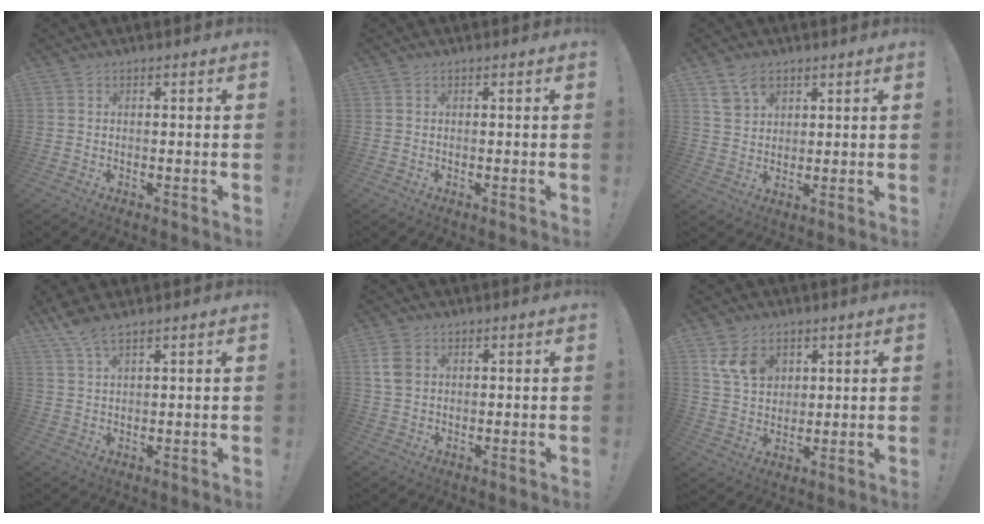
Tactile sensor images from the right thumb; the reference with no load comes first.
{"total": 0.0}
{"total": 6.2, "force": [4.1, 4.3, 1.9], "torque": [-0.027, -0.016, 0.079]}
{"total": 5.2, "force": [4.1, 0.8, 3.1], "torque": [-0.063, -0.023, 0.074]}
{"total": 5.3, "force": [1.6, 3.7, 3.4], "torque": [-0.067, -0.002, 0.030]}
{"total": 9.1, "force": [4.7, 6.7, 4.0], "torque": [-0.061, -0.015, 0.095]}